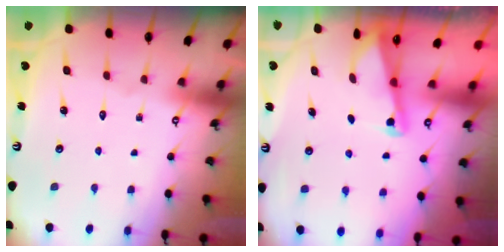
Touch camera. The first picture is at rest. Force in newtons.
{"total": 1.9, "press": 1.9, "slide": 0.4}